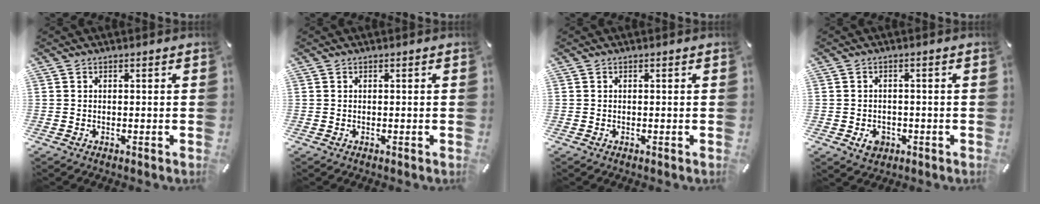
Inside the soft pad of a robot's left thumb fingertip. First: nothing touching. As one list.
[{"total": 0.0}, {"total": 0.0}, {"total": 3.9, "force": [-1.4, 3.1, 2.0], "torque": [-0.031, 0.002, -0.025]}]